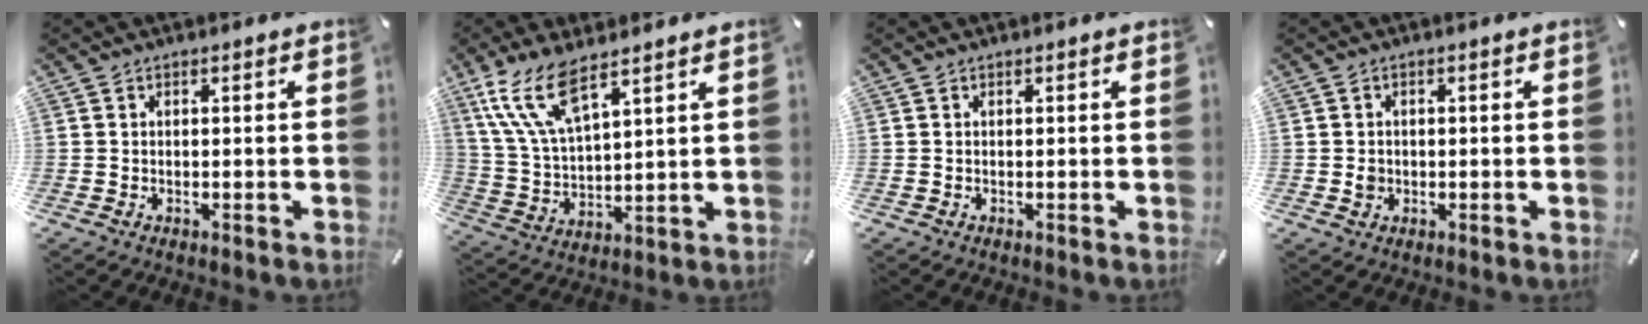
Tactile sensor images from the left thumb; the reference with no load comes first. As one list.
[{"total": 12.8, "force": [8.5, 4.2, 8.6], "torque": [-0.205, -0.029, 0.153]}, {"total": 0.0}, {"total": 2.0, "force": [-0.2, 1.8, 0.7], "torque": [-0.008, 0.002, -0.008]}]